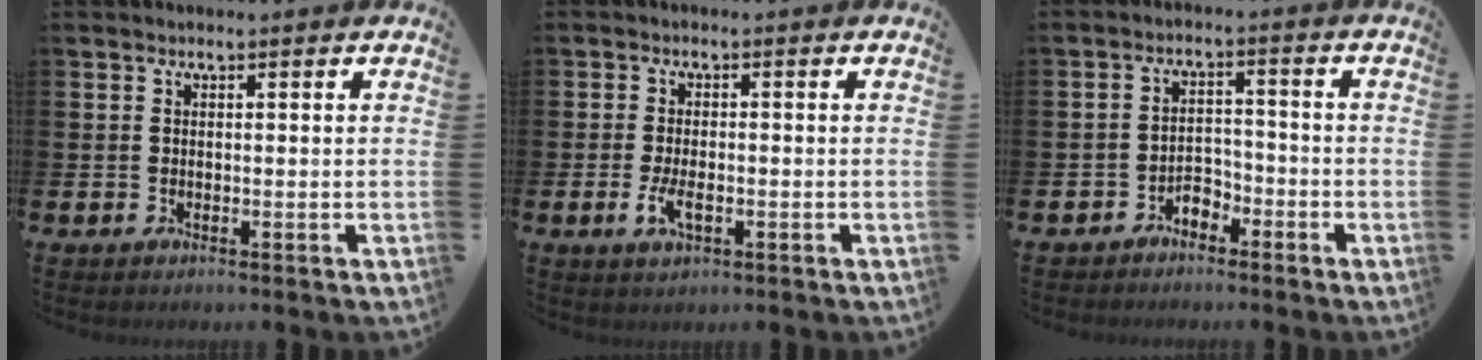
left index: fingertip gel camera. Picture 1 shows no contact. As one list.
[{"total": 3.2, "force": [-0.8, 1.4, 2.8], "torque": [-0.053, -0.002, -0.015]}, {"total": 2.8, "force": [-2.4, 1.2, 0.5], "torque": [-0.020, 0.010, -0.052]}]